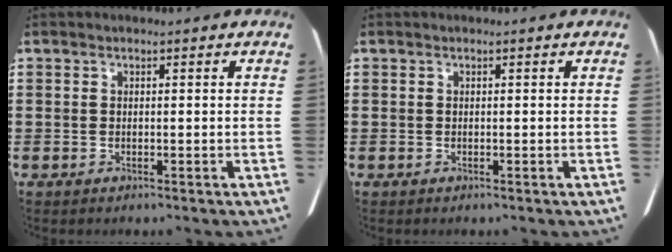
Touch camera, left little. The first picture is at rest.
{"total": 0.0}